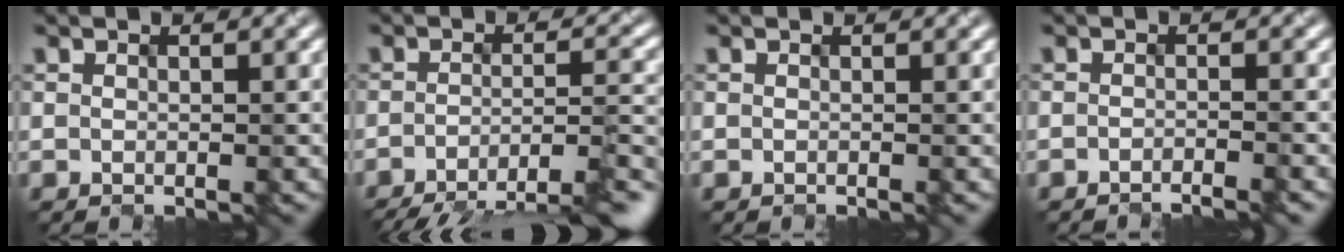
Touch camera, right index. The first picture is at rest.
{"total": 9.5, "force": [-7.1, 1.5, 6.1], "torque": [-0.081, -0.006, -0.097]}
{"total": 0.0}
{"total": 1.7, "force": [-1.6, 0.1, 0.5], "torque": [0.004, -0.005, -0.031]}